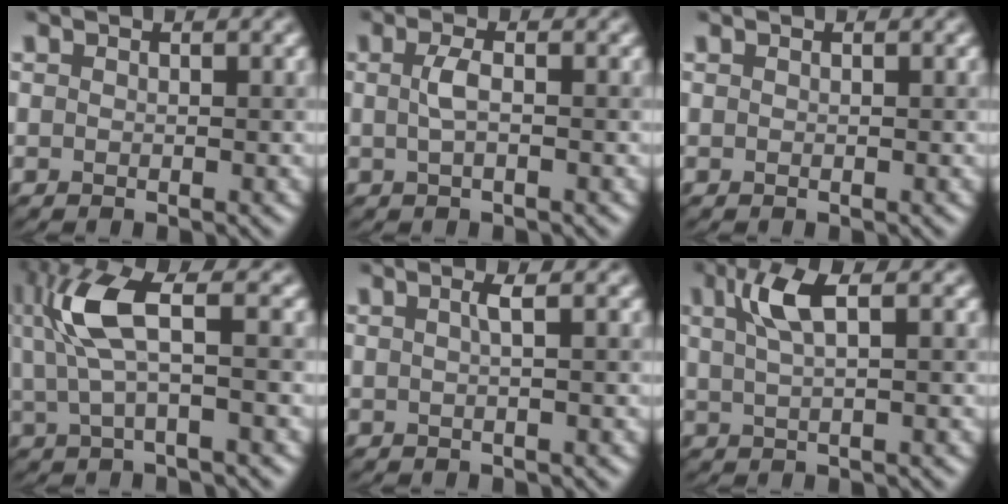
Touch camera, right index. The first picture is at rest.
{"total": 1.6, "force": [0.1, 0.4, 1.5], "torque": [-0.032, 0.009, 0.005]}
{"total": 0.0}
{"total": 5.7, "force": [1.4, 1.4, 5.3], "torque": [-0.121, 0.011, 0.032]}
{"total": 1.5, "force": [0.2, 0.3, 1.5], "torque": [-0.022, 0.009, 0.003]}
{"total": 3.5, "force": [1.5, 0.9, 3.1], "torque": [-0.055, 0.011, 0.032]}